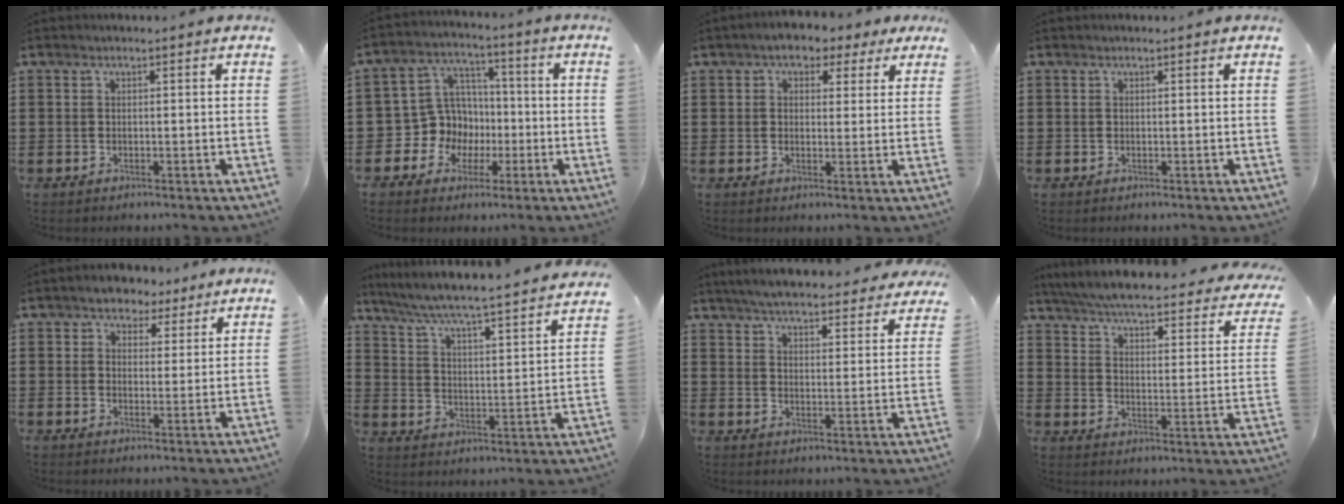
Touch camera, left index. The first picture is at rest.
{"total": 8.8, "force": [-1.2, 8.6, 1.7], "torque": [-0.084, 0.002, -0.017]}
{"total": 3.8, "force": [2.6, 2.3, 1.6], "torque": [-0.038, 0.004, 0.043]}
{"total": 0.0}
{"total": 3.7, "force": [2.9, 2.3, 0.3], "torque": [-0.017, 0.003, 0.051]}
{"total": 4.7, "force": [4.3, -0.7, 1.9], "torque": [-0.060, -0.047, 0.061]}
{"total": 5.6, "force": [5.4, 0.1, 1.2], "torque": [-0.047, -0.027, 0.095]}
{"total": 5.4, "force": [5.1, -0.4, 1.9], "torque": [-0.063, -0.042, 0.082]}